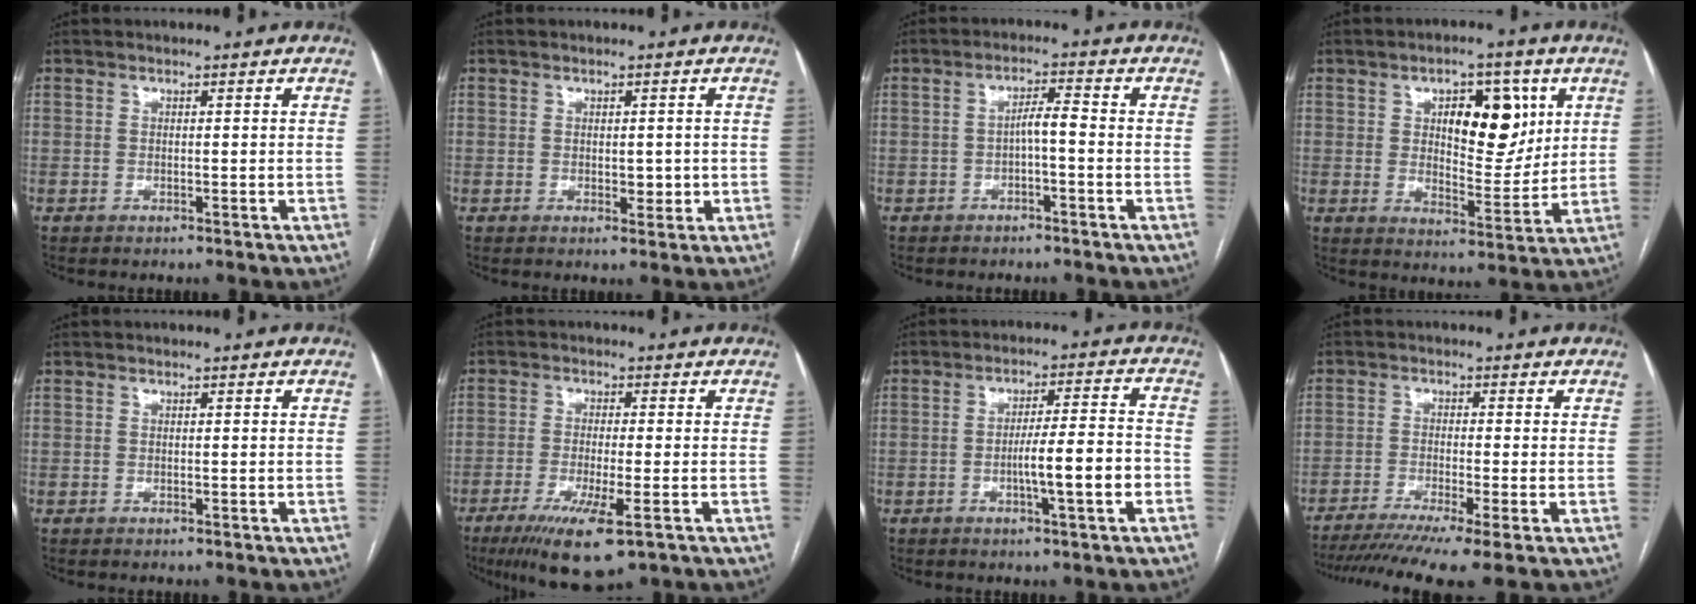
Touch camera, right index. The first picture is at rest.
{"total": 2.5, "force": [-0.1, 1.5, 2.0], "torque": [-0.025, -0.001, 0.005]}
{"total": 3.0, "force": [-0.8, 0.4, 2.9], "torque": [-0.047, 0.010, -0.013]}
{"total": 10.8, "force": [3.8, 4.9, 8.9], "torque": [-0.123, 0.008, 0.065]}
{"total": 0.0}
{"total": 9.4, "force": [-4.9, 1.2, 8.0], "torque": [-0.144, -0.027, -0.077]}
{"total": 8.4, "force": [-2.6, 0.3, 8.0], "torque": [-0.128, 0.008, -0.041]}
{"total": 10.9, "force": [-8.1, -0.4, 7.3], "torque": [-0.111, -0.019, -0.127]}